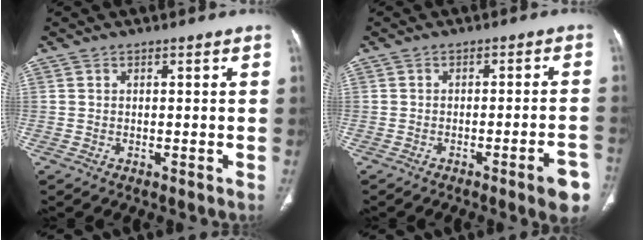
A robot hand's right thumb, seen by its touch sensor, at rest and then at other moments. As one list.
[{"total": 6.6, "force": [-3.6, 0.7, 5.5], "torque": [-0.065, 0.017, -0.044]}]